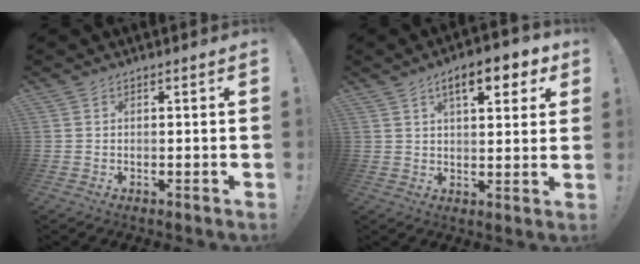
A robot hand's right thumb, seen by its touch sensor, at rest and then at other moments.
{"total": 9.8, "force": [4.7, 3.7, 7.8], "torque": [-0.105, -0.012, 0.074]}